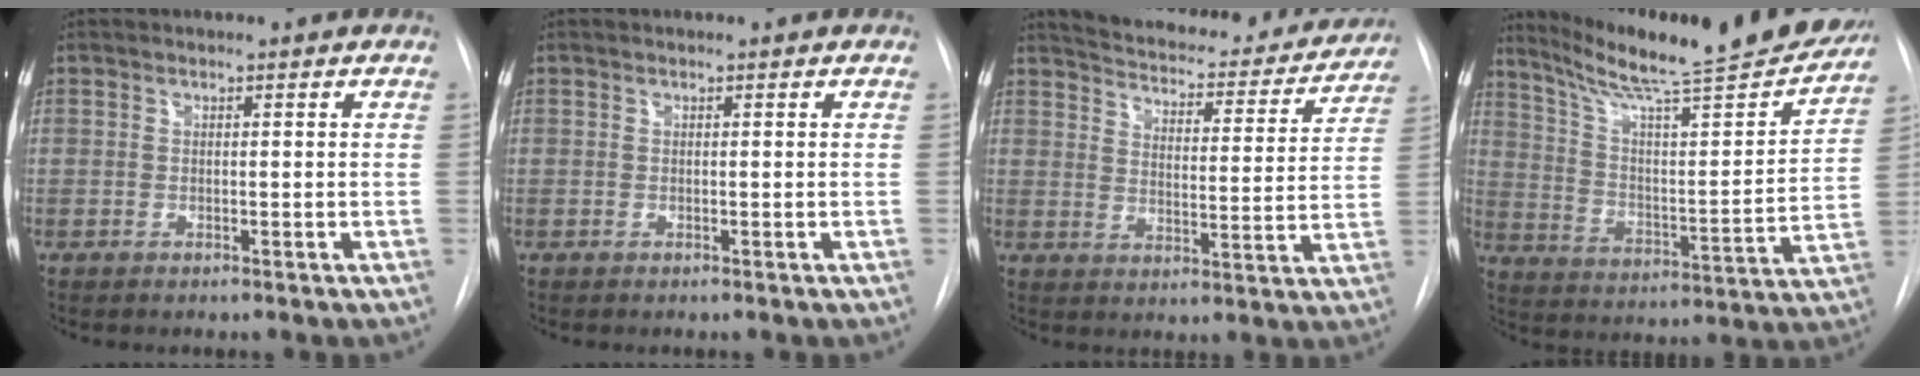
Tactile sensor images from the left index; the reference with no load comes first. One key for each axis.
{"total": 0.0}
{"total": 21.3, "fx": 19.6, "fy": 5.1, "fz": 6.6, "tx": -0.095, "ty": -0.026, "tz": 0.246}
{"total": 24.6, "fx": 21.9, "fy": 1.3, "fz": 11.1, "tx": -0.178, "ty": -0.054, "tz": 0.313}